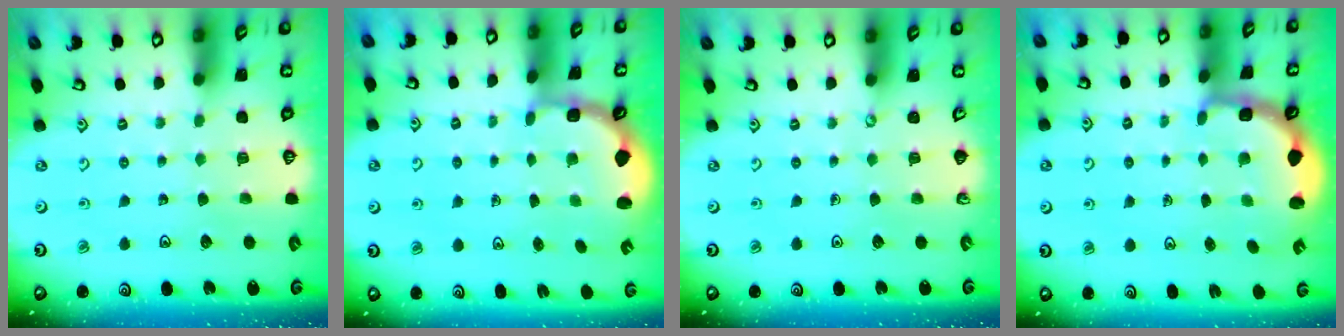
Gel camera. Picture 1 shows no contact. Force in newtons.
{"total": 2.7, "press": 2.1, "slide": 1.7}
{"total": 0.0}
{"total": 3.8, "press": 3.2, "slide": 2.1}